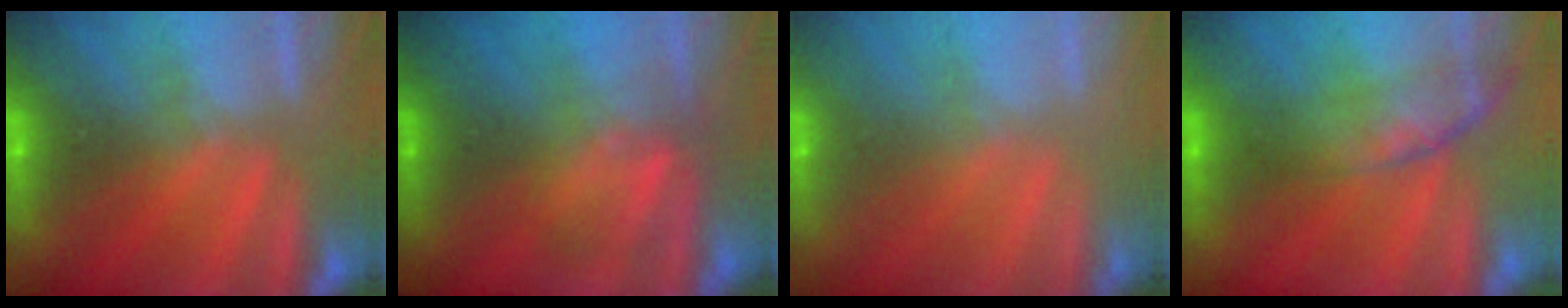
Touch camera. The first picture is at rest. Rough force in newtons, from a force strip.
{"total": 2.9}
{"total": 2.7}
{"total": 2.7}